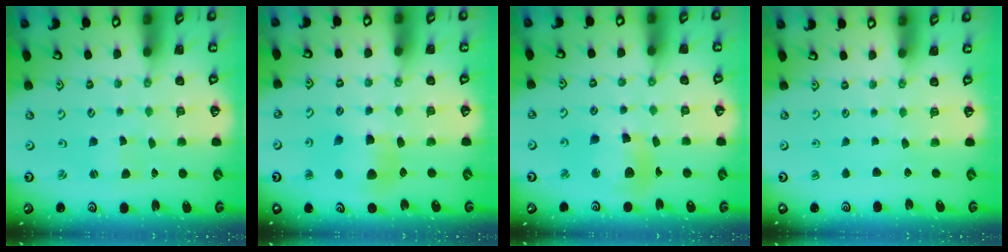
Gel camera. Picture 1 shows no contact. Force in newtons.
{"total": 6.7, "press": 6.7, "slide": 0.8}
{"total": 11.2, "press": 11.2, "slide": 1.3}
{"total": 0.0}